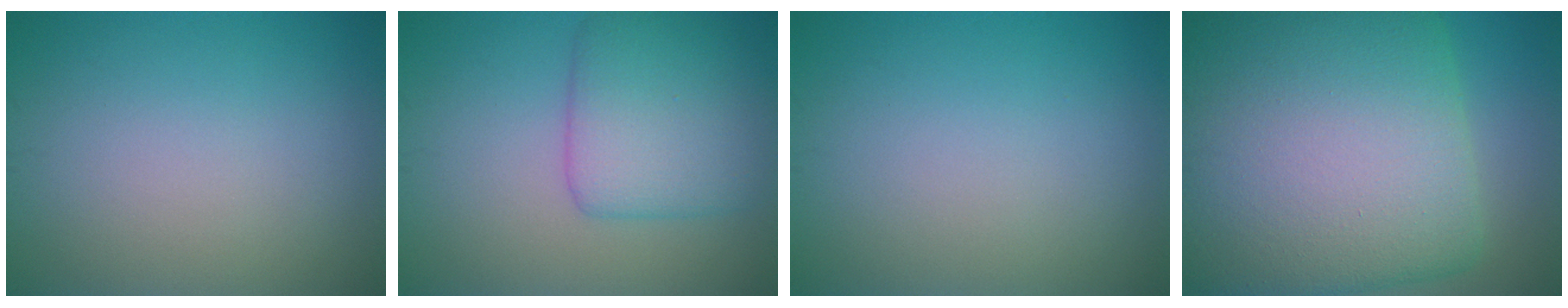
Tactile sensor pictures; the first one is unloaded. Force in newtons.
{"total": 5.5, "press": 5.5, "slide": 0.1}
{"total": 0.0}
{"total": 20.0, "press": 20.0, "slide": 0.8}